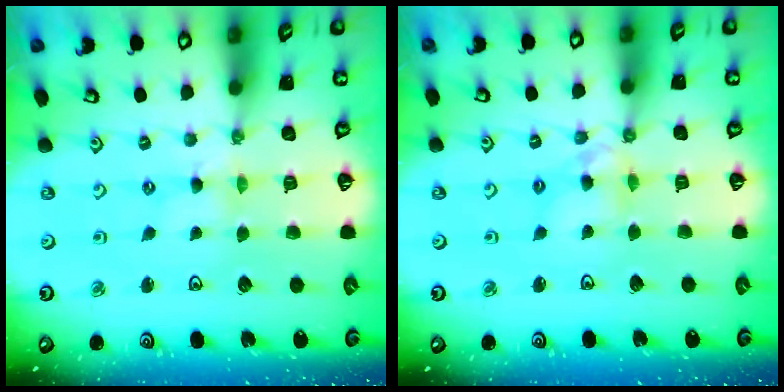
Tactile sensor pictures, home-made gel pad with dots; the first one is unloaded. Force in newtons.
{"total": 7.2, "press": 7.1, "slide": 0.6}